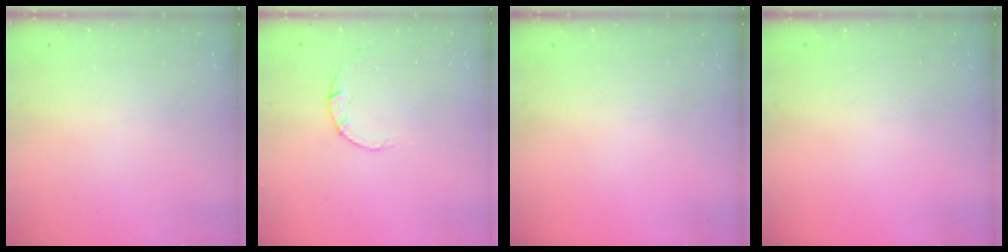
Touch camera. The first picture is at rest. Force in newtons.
{"total": 1.8, "press": 1.8, "slide": 0.1}
{"total": 0.0}
{"total": 0.0}